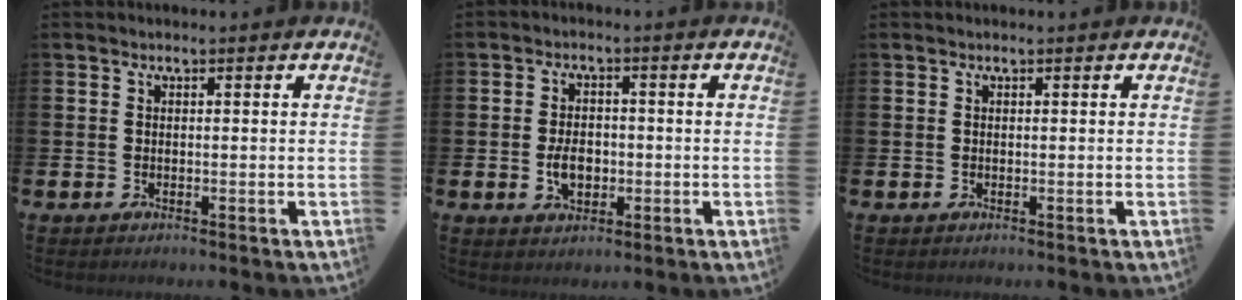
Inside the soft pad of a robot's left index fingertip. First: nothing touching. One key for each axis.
{"total": 3.9, "fx": -0.7, "fy": 2.6, "fz": 2.8, "tx": -0.036, "ty": 0.000, "tz": -0.018}
{"total": 0.0}